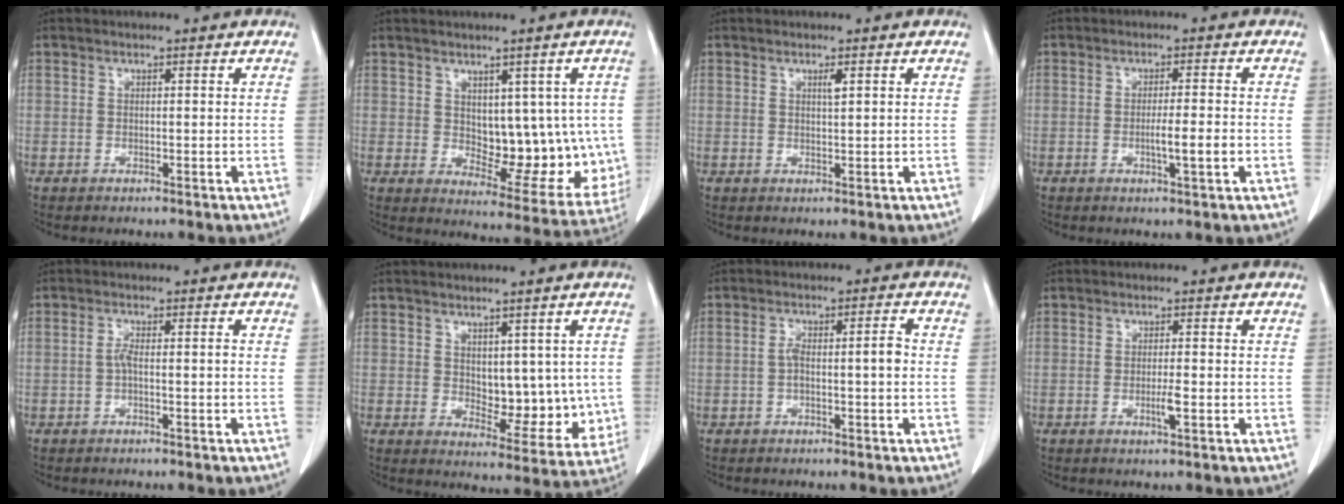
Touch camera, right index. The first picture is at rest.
{"total": 11.9, "force": [1.2, 6.5, 9.9], "torque": [-0.109, 0.004, 0.037]}
{"total": 1.1, "force": [0.5, 0.0, 0.9], "torque": [-0.019, -0.001, 0.009]}
{"total": 3.7, "force": [-1.1, -0.2, 3.6], "torque": [-0.059, -0.003, -0.016]}
{"total": 1.7, "force": [-0.5, 0.2, 1.6], "torque": [-0.025, 0.004, -0.010]}
{"total": 8.2, "force": [0.7, 4.8, 6.6], "torque": [-0.065, -0.002, 0.024]}
{"total": 3.7, "force": [-0.7, 0.7, 3.6], "torque": [-0.059, 0.017, -0.006]}
{"total": 1.9, "force": [-0.6, -0.1, 1.8], "torque": [-0.033, -0.002, -0.009]}